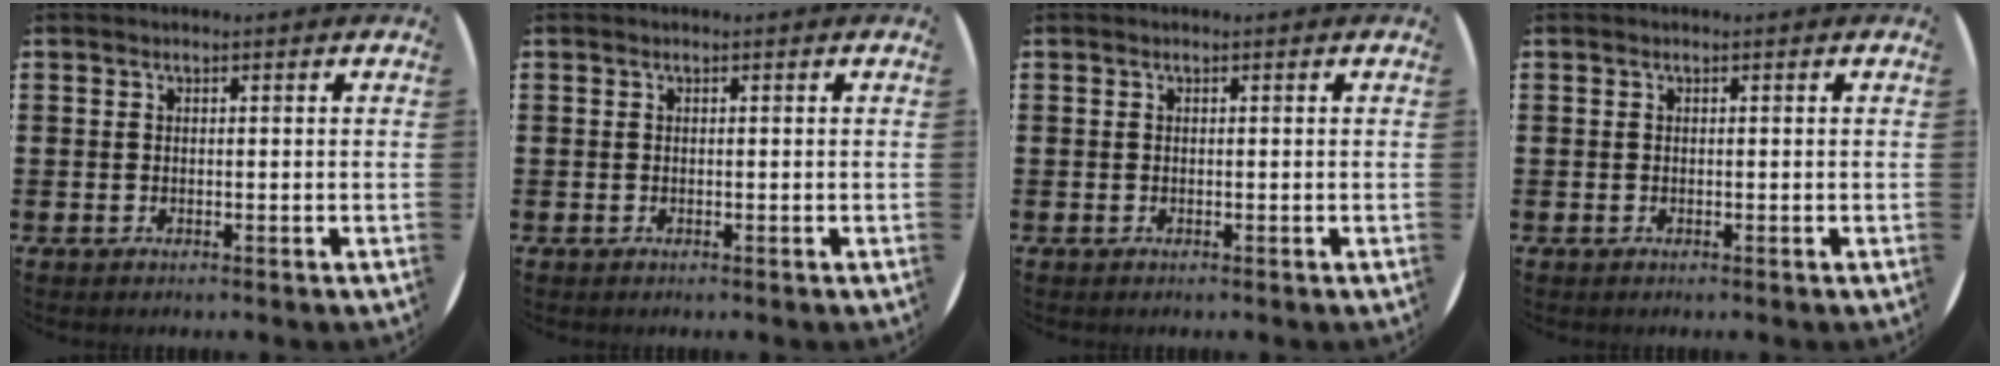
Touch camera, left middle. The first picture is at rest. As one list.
[{"total": 0.0}, {"total": 0.0}, {"total": 0.0}]